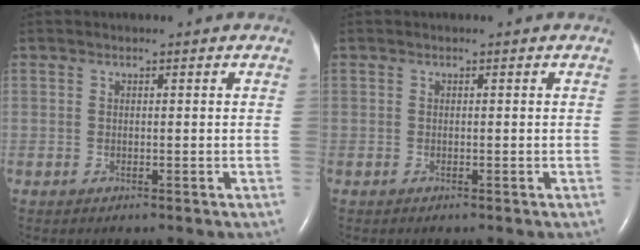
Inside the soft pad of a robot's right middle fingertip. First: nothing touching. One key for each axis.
{"total": 0.0}